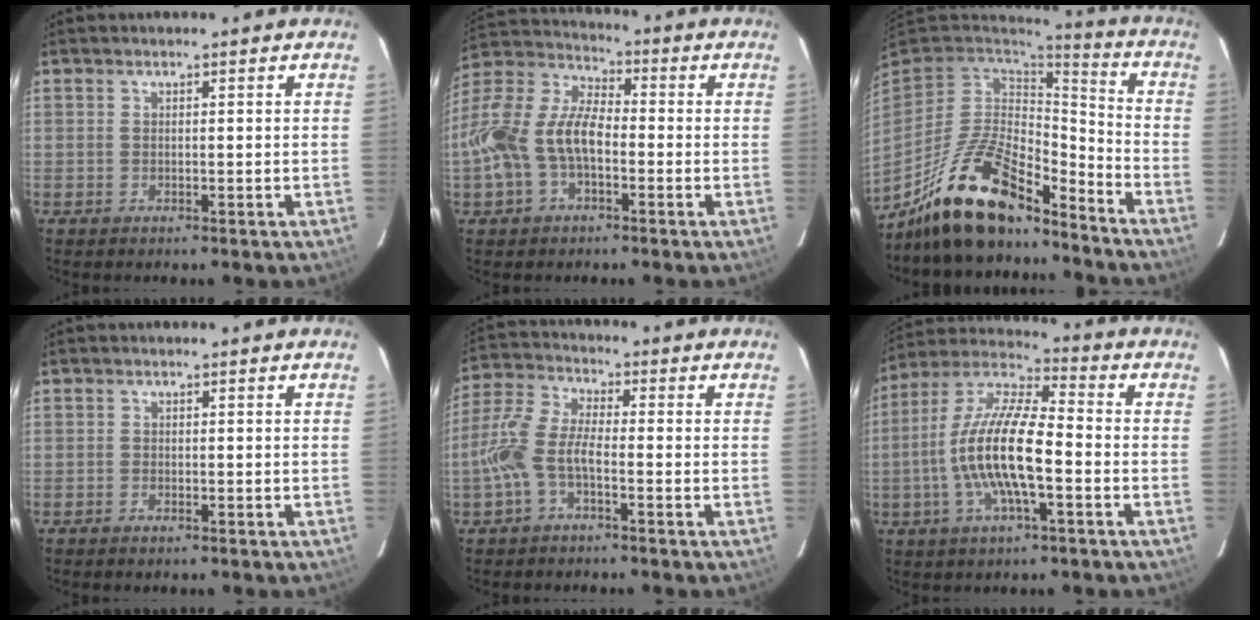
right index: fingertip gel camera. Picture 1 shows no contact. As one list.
[{"total": 15.2, "force": [-3.7, 8.7, 11.9], "torque": [-0.250, 0.014, -0.074]}, {"total": 19.0, "force": [-14.2, 6.3, 11.0], "torque": [-0.234, -0.016, -0.257]}, {"total": 0.9, "force": [-0.8, 0.4, 0.2], "torque": [-0.005, -0.001, -0.016]}, {"total": 7.7, "force": [-2.8, 2.7, 6.7], "torque": [-0.160, 0.013, -0.059]}, {"total": 15.1, "force": [-3.5, 3.9, 14.1], "torque": [-0.278, 0.000, -0.073]}]